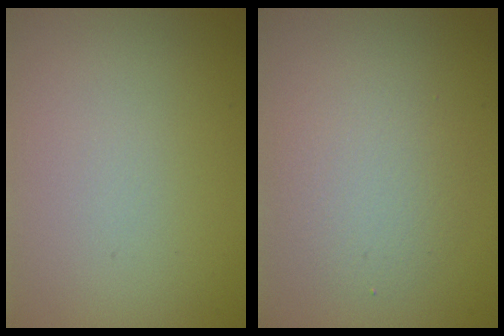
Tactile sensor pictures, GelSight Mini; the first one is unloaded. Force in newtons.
{"total": 2.7, "press": 2.7, "slide": 0.2}